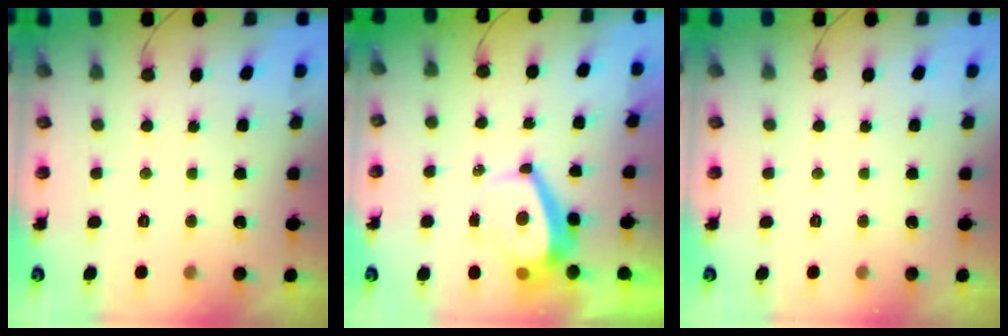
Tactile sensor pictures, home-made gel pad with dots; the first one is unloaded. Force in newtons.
{"total": 4.7, "press": 4.7, "slide": 0.5}
{"total": 0.0}